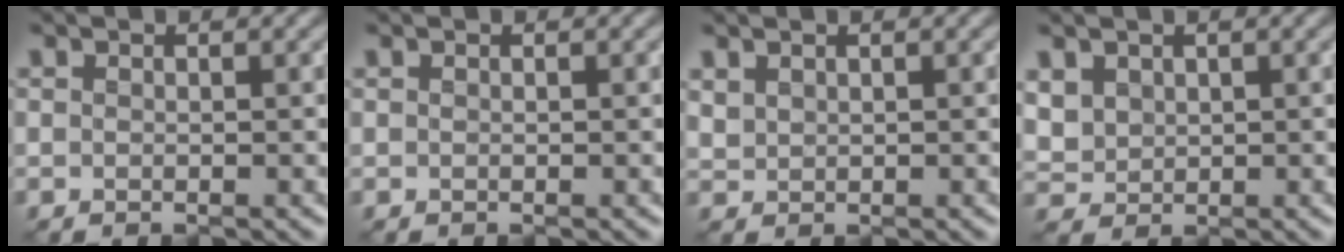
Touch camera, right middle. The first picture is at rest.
{"total": 0.0}
{"total": 1.1, "force": [0.8, 0.6, 0.3], "torque": [-0.011, 0.002, 0.023]}
{"total": 2.8, "force": [1.2, 2.2, 1.3], "torque": [-0.050, -0.002, 0.031]}